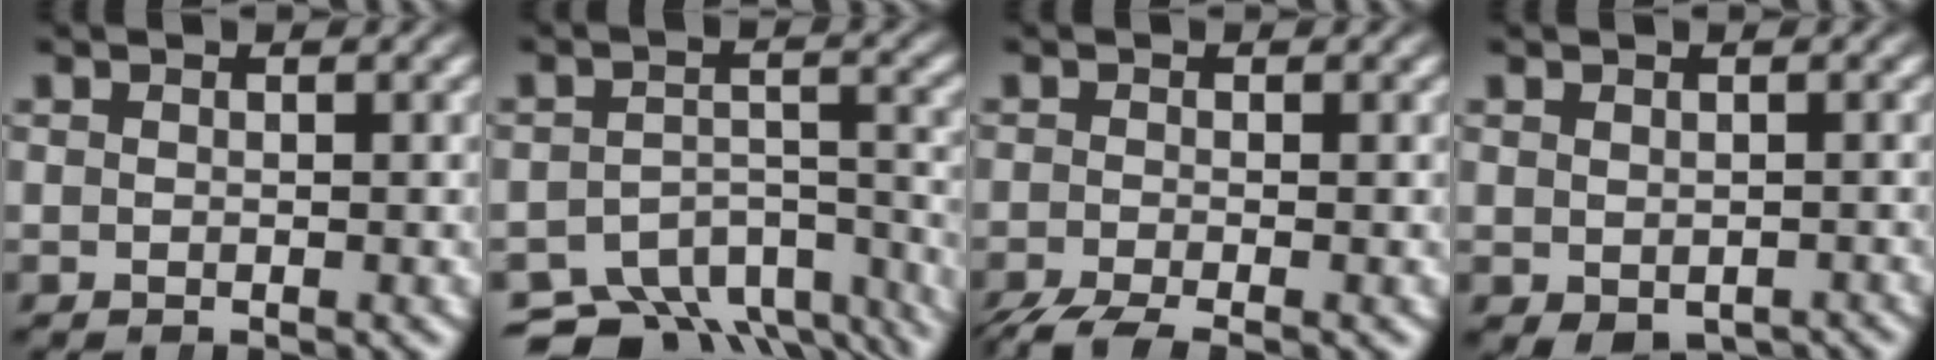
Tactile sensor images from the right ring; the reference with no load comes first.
{"total": 9.7, "force": [-7.6, 4.9, 3.8], "torque": [-0.046, -0.017, -0.126]}
{"total": 4.2, "force": [-3.2, 1.7, 2.1], "torque": [-0.040, -0.022, -0.045]}
{"total": 2.6, "force": [-1.6, 1.6, 1.2], "torque": [-0.014, -0.021, -0.013]}